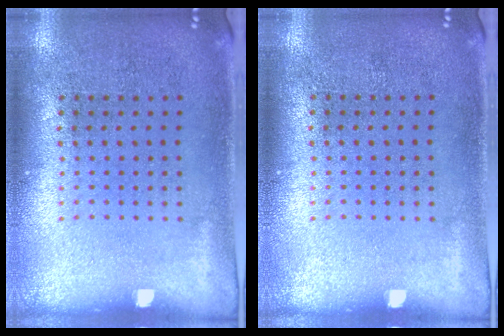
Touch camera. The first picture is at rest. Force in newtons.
{"total": 0.0}